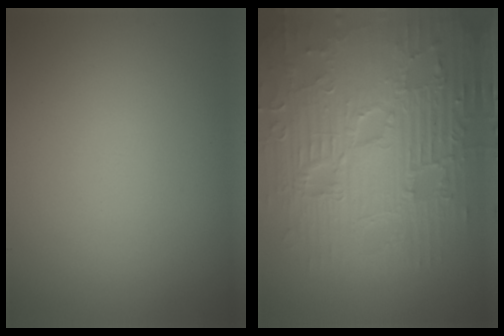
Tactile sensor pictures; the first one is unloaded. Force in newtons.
{"total": 11.3, "press": 7.4, "slide": 8.6}